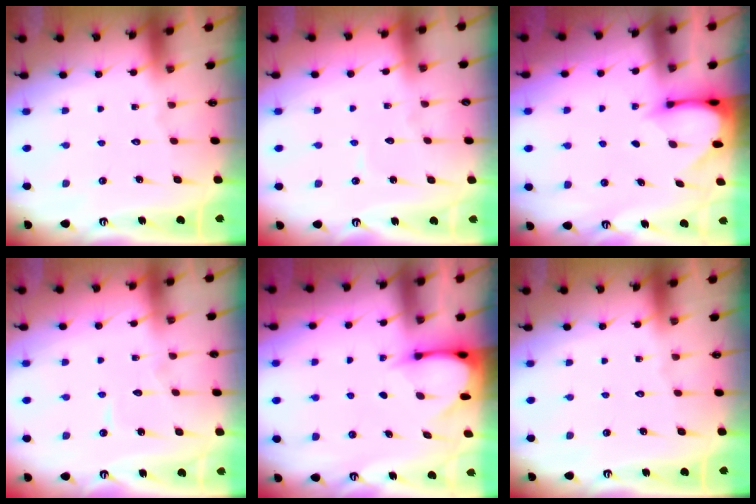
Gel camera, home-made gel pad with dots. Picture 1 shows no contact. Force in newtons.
{"total": 4.1, "press": 4.1, "slide": 0.4}
{"total": 2.9, "press": 2.9, "slide": 0.3}
{"total": 3.7, "press": 3.7, "slide": 0.3}
{"total": 3.5, "press": 3.5, "slide": 0.3}
{"total": 0.0}